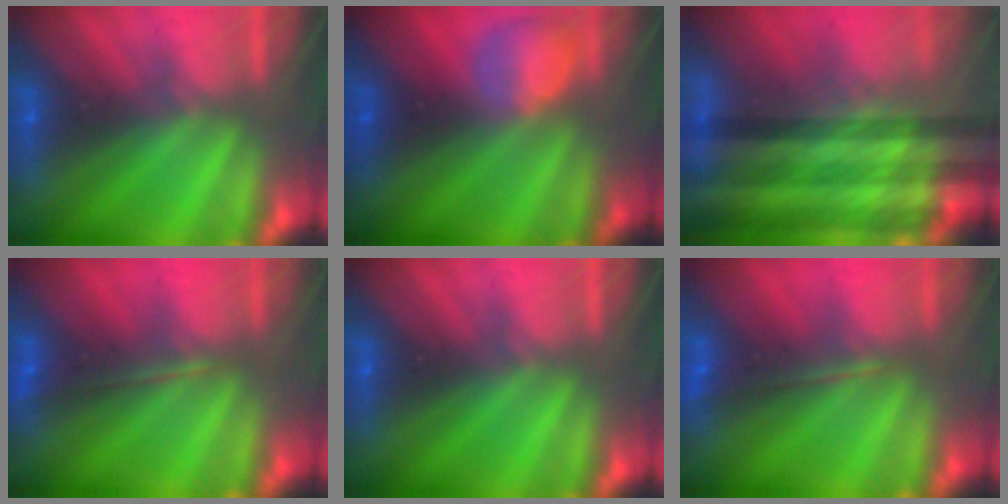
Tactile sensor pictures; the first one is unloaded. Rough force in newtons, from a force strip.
{"total": 2.4}
{"total": 7.8}
{"total": 1.8}
{"total": 0.0}
{"total": 1.8}